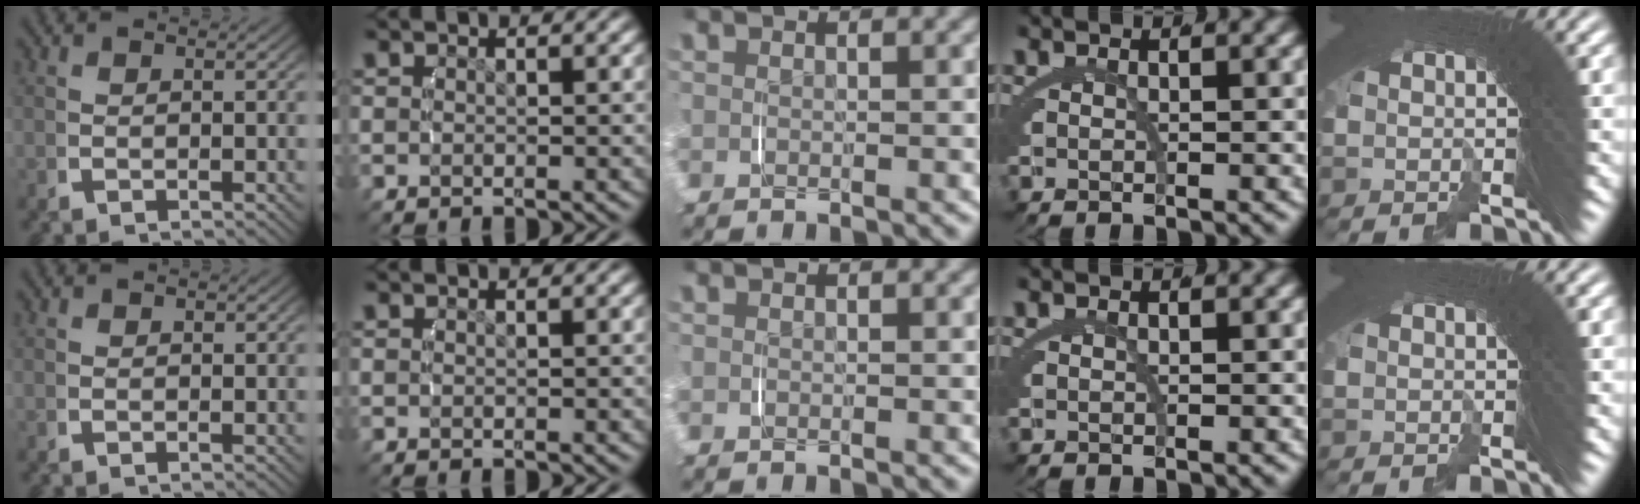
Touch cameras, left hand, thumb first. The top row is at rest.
{}